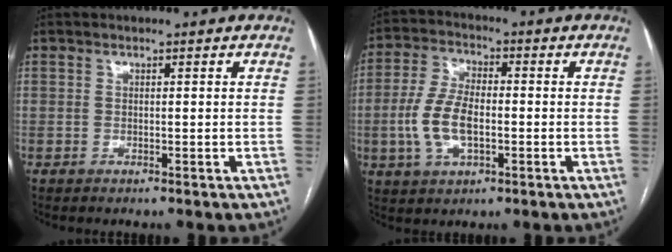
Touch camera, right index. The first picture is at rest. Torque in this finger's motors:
{"motor_torque": [0.38, 0.01, 0.16, 0.07]}